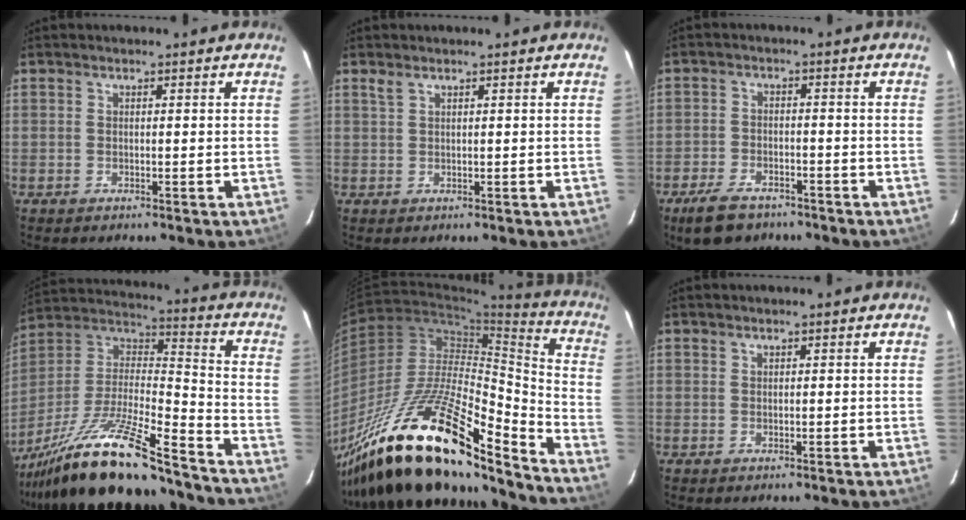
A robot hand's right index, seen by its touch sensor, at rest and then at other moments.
{"total": 1.0, "force": [0.8, 0.2, 0.6], "torque": [-0.014, 0.003, 0.017]}
{"total": 8.1, "force": [-6.0, 4.1, 3.7], "torque": [-0.100, -0.002, -0.103]}
{"total": 24.5, "force": [-18.9, 4.1, 15.1], "torque": [-0.288, -0.026, -0.321]}
{"total": 28.7, "force": [-20.9, 7.6, 18.1], "torque": [-0.316, -0.028, -0.362]}
{"total": 0.0}